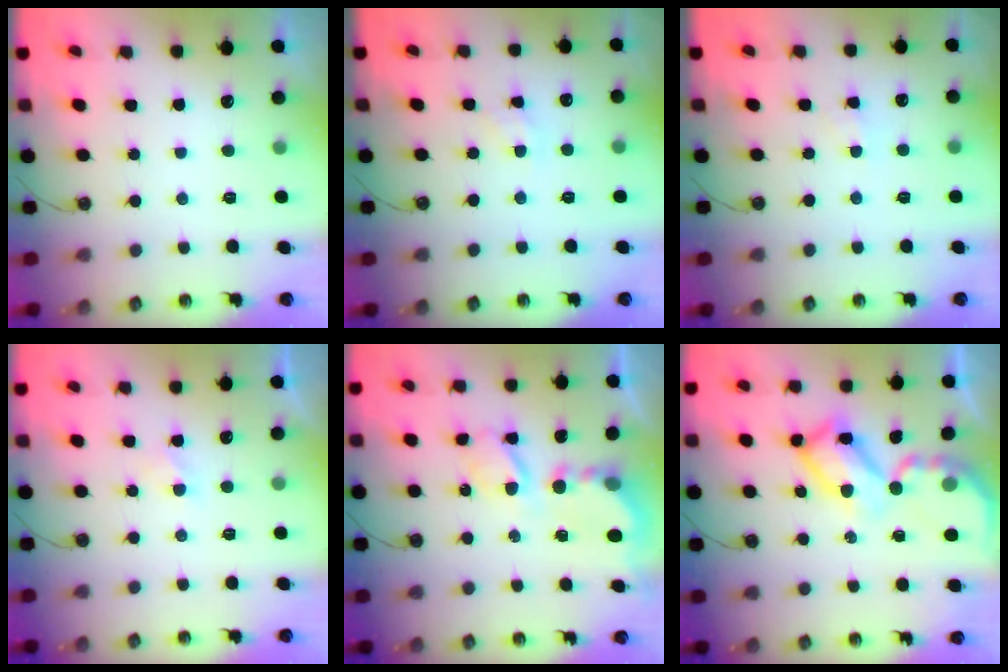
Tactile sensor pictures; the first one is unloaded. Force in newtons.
{"total": 3.0, "press": 3.0, "slide": 0.2}
{"total": 3.0, "press": 3.0, "slide": 0.5}
{"total": 1.5, "press": 1.4, "slide": 0.4}
{"total": 6.6, "press": 6.5, "slide": 0.6}
{"total": 14.4, "press": 14.4, "slide": 1.3}